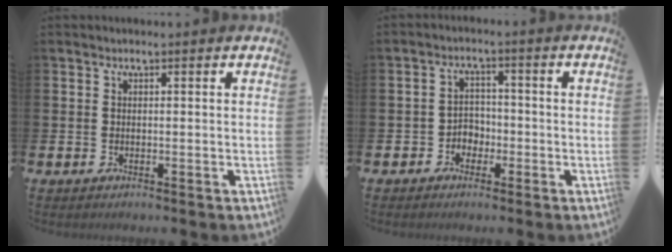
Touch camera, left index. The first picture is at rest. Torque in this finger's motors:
{"motor_torque": [0.05, 0.17, 0.11, 0.00]}